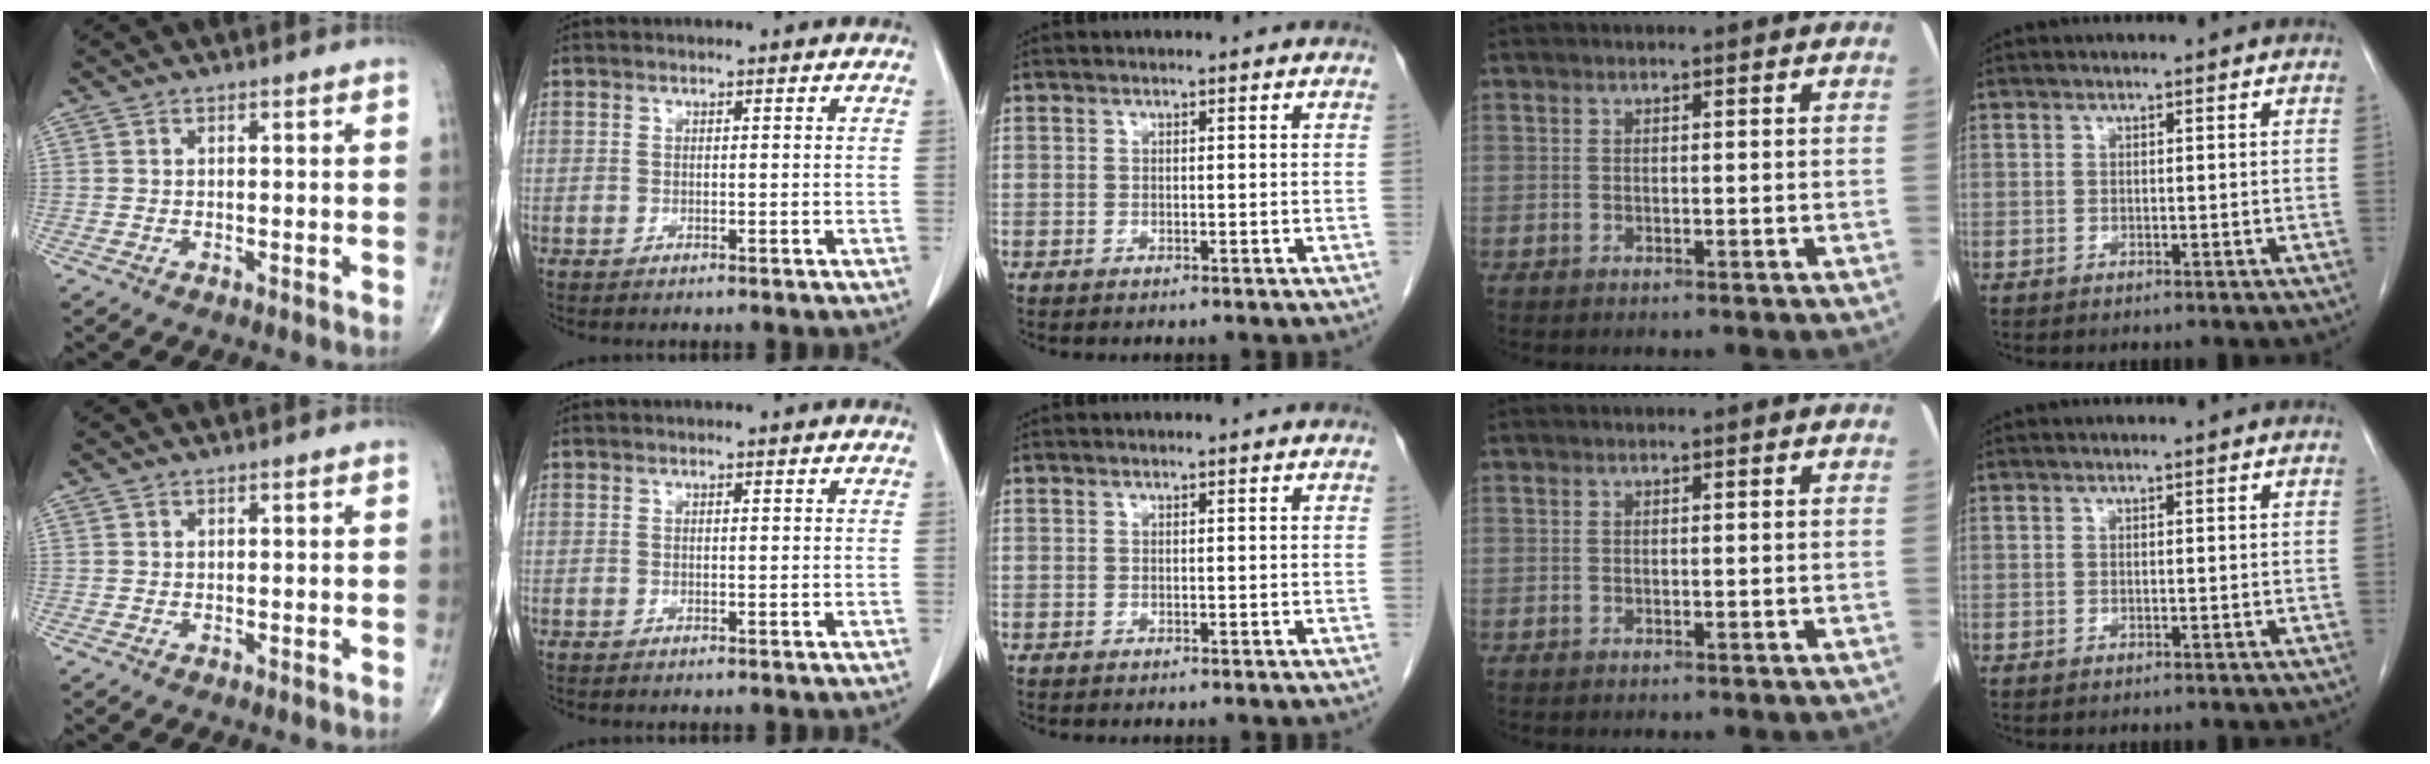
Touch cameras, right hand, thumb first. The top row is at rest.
{}